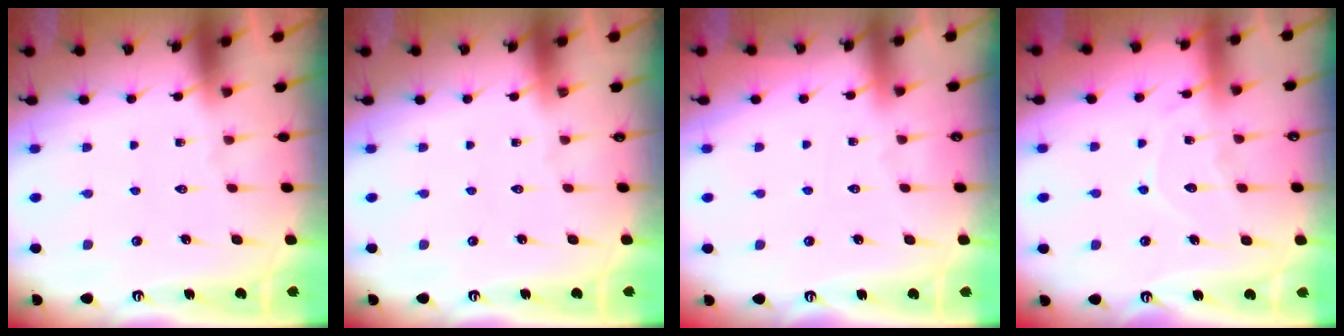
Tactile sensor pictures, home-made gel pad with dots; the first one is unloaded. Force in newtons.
{"total": 0.0}
{"total": 2.2, "press": 2.2, "slide": 0.3}
{"total": 8.0, "press": 8.0, "slide": 0.8}